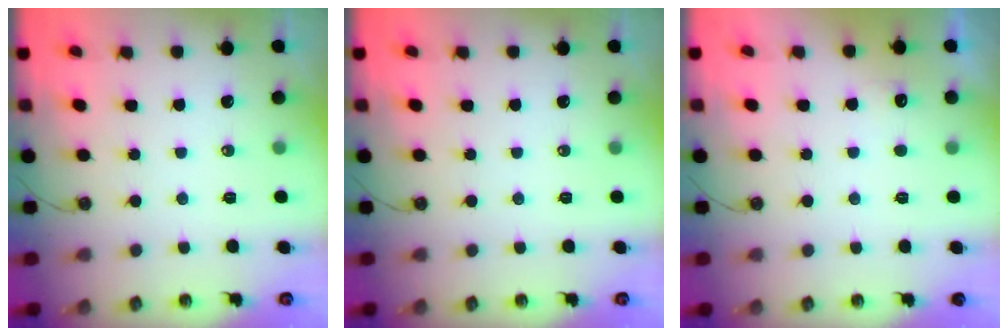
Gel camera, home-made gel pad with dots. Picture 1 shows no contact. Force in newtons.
{"total": 0.0}
{"total": 4.4, "press": 4.2, "slide": 1.1}